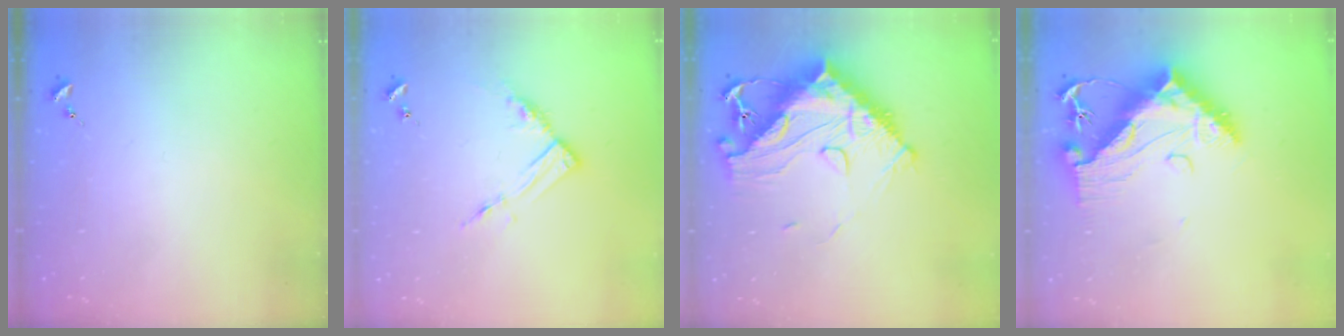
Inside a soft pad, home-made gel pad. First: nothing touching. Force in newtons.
{"total": 8.8, "press": 8.8, "slide": 0.6}
{"total": 20.5, "press": 20.4, "slide": 1.8}
{"total": 16.5, "press": 16.4, "slide": 1.3}